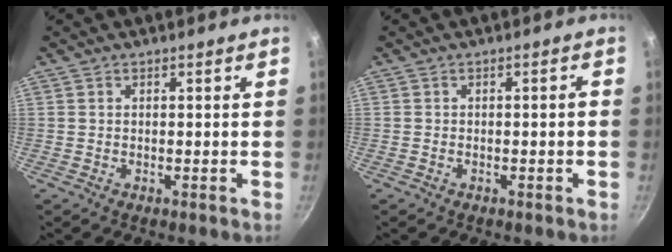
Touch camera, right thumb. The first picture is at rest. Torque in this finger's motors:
{"motor_torque": [0.50, -0.36, -0.09, -0.15, 0.04]}